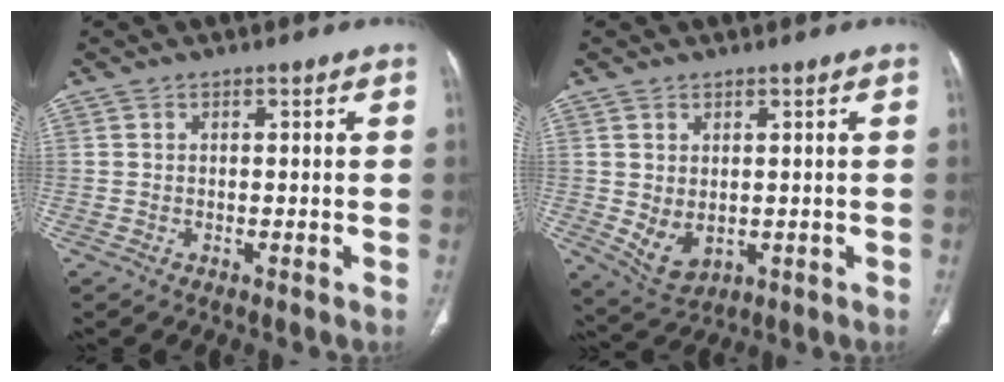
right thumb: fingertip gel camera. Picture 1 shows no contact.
{"total": 5.7, "force": [-0.1, 4.0, 4.2], "torque": [-0.070, -0.010, 0.020]}